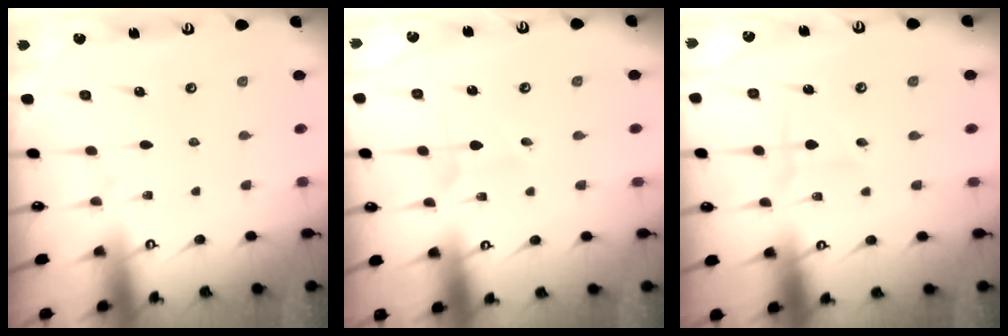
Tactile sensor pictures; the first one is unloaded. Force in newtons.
{"total": 2.0, "press": 2.0, "slide": 0.1}
{"total": 1.8, "press": 1.7, "slide": 0.7}